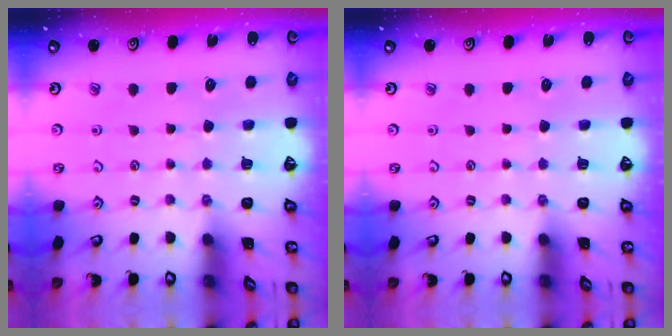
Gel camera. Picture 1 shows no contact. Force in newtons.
{"total": 0.0}